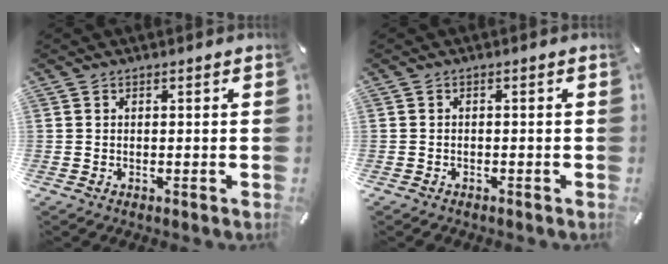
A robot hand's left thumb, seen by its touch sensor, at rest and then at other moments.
{"total": 1.0, "force": [-0.8, 0.5, 0.2], "torque": [-0.005, 0.003, -0.019]}